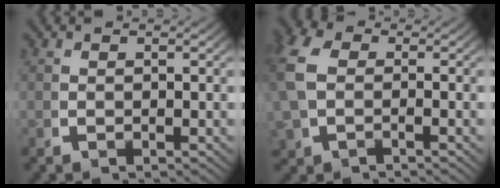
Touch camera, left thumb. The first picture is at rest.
{"total": 4.6, "force": [0.2, 3.3, 3.2], "torque": [-0.094, -0.004, 0.009]}